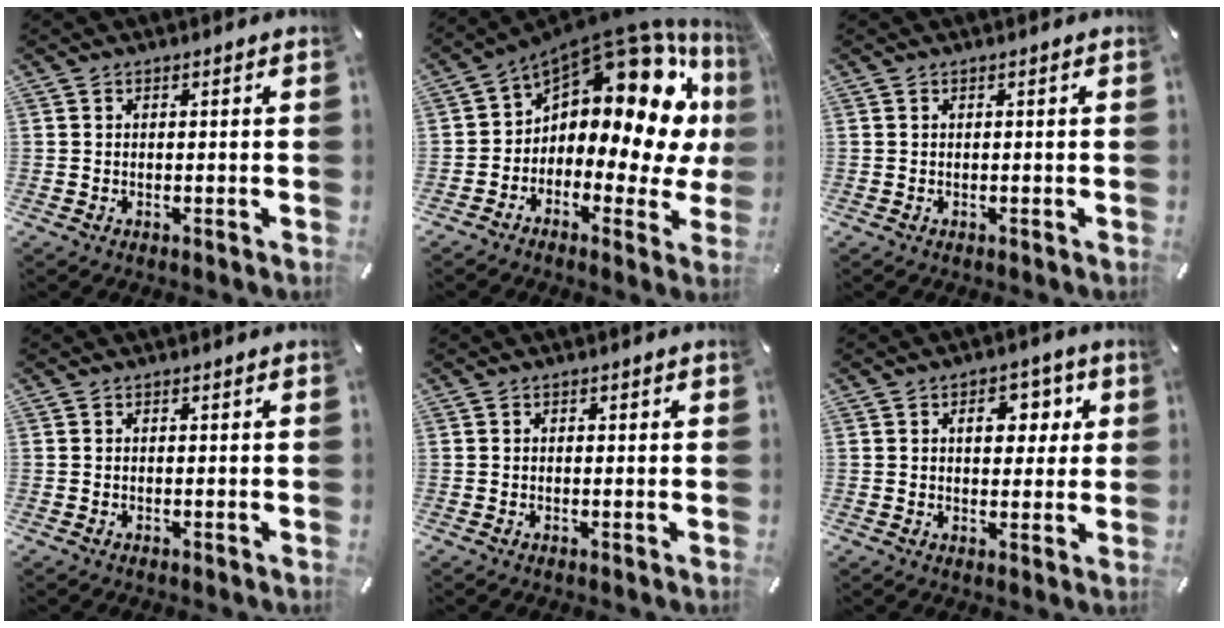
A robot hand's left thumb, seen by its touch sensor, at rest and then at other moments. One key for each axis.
{"total": 16.3, "fx": 7.0, "fy": 7.6, "fz": 12.7, "tx": -0.195, "ty": -0.073, "tz": 0.105}
{"total": 0.0}
{"total": 0.0}
{"total": 0.5, "fx": 0.0, "fy": 0.5, "fz": 0.2, "tx": -0.004, "ty": 0.002, "tz": -0.001}
{"total": 7.4, "fx": 2.2, "fy": 5.2, "fz": 4.9, "tx": -0.048, "ty": -0.008, "tz": 0.023}